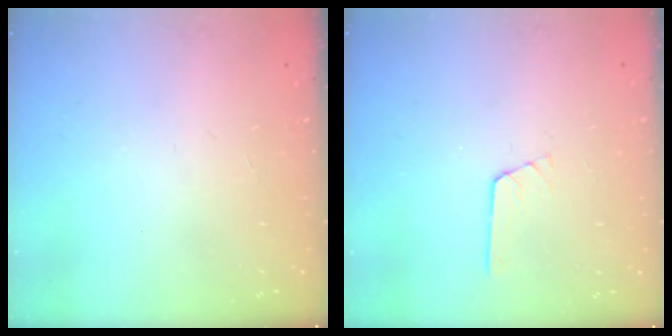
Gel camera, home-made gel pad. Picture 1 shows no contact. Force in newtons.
{"total": 3.5, "press": 3.5, "slide": 0.2}